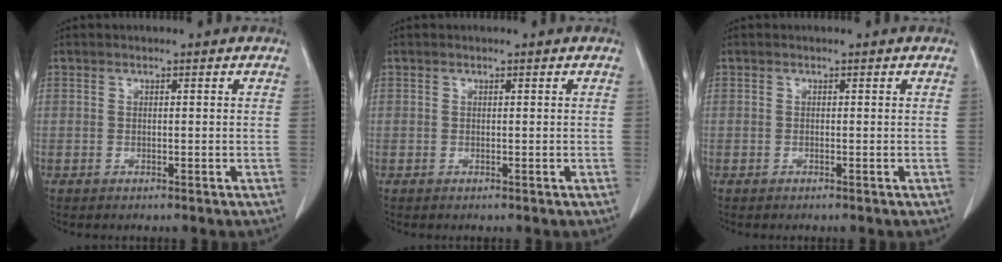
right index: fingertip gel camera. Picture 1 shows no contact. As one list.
[{"total": 0.0}, {"total": 0.0}]